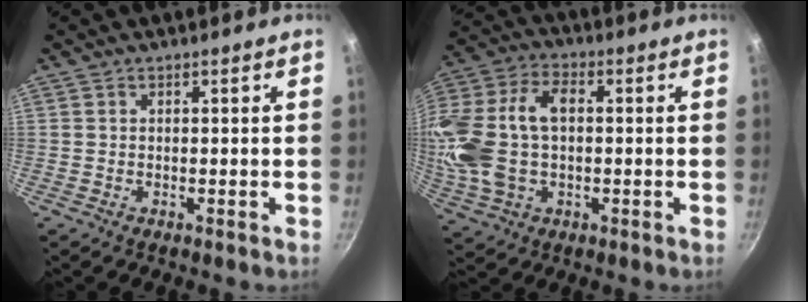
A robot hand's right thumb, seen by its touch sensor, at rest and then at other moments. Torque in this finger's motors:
{"motor_torque": [1.79, 3.22, 1.63, -0.77, 0.25]}